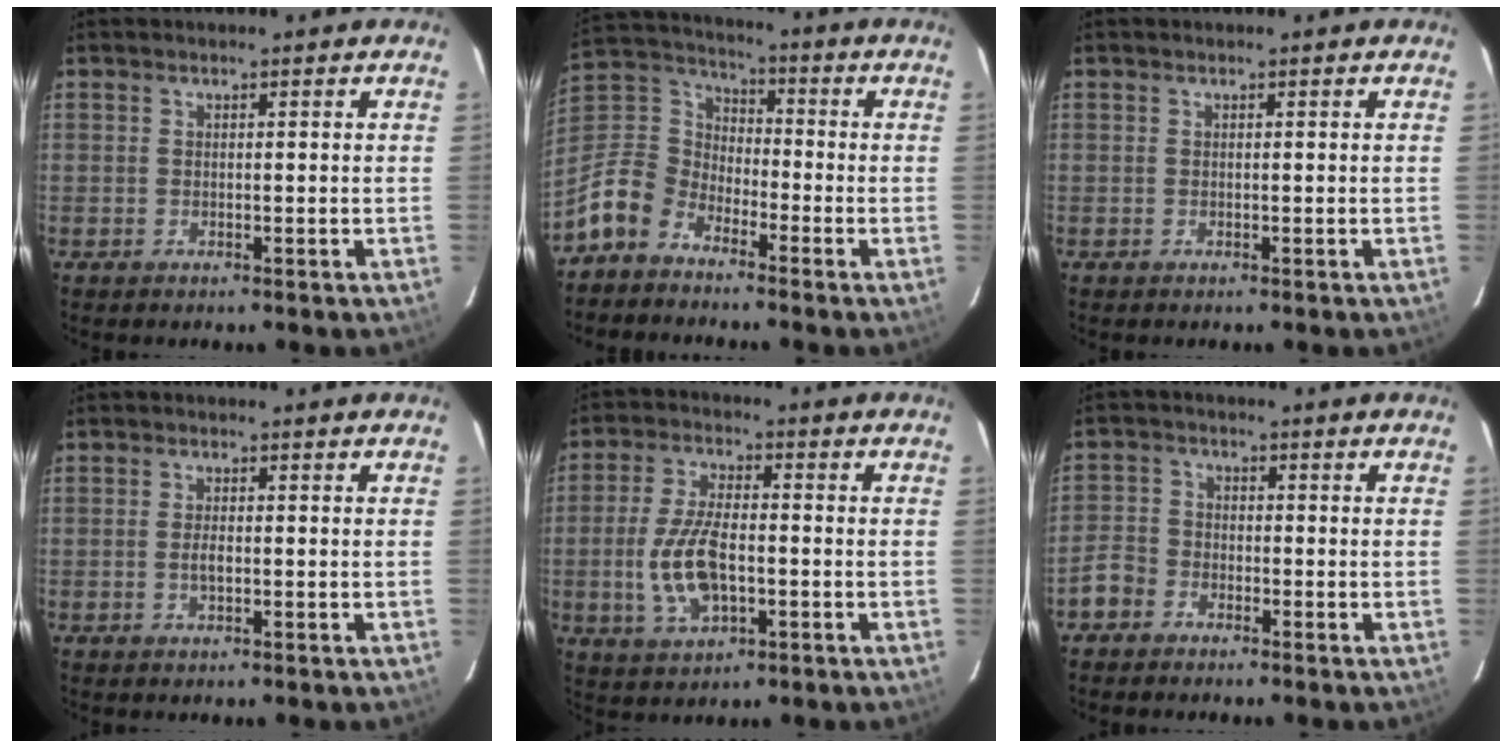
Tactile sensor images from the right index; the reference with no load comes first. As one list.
[{"total": 10.2, "force": [-7.1, 6.5, 3.4], "torque": [-0.089, 0.035, -0.153]}, {"total": 0.0}, {"total": 1.7, "force": [-0.4, 0.7, 1.5], "torque": [-0.030, -0.001, -0.008]}, {"total": 10.8, "force": [-2.3, 5.1, 9.2], "torque": [-0.192, -0.003, -0.037]}, {"total": 4.4, "force": [-2.9, 3.2, 1.0], "torque": [-0.024, 0.014, -0.063]}]